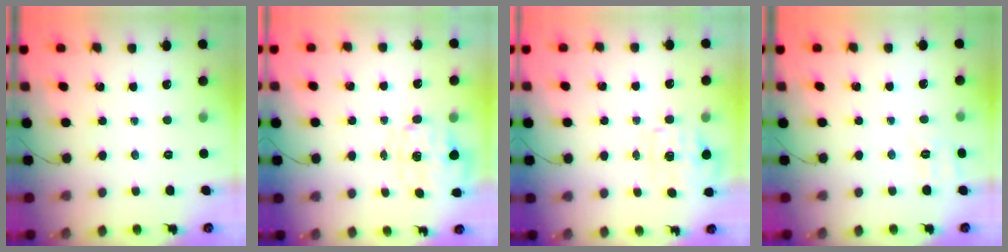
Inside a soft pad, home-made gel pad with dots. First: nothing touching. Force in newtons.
{"total": 2.9, "press": 2.7, "slide": 0.9}
{"total": 4.9, "press": 4.8, "slide": 1.2}
{"total": 2.7, "press": 1.9, "slide": 2.0}